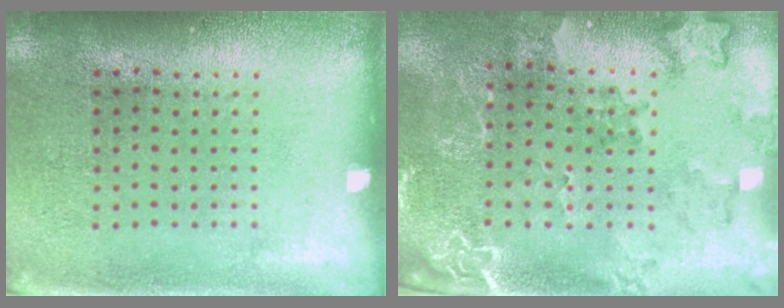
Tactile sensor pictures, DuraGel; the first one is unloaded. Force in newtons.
{"total": 2.0, "press": 1.9, "slide": 0.7}